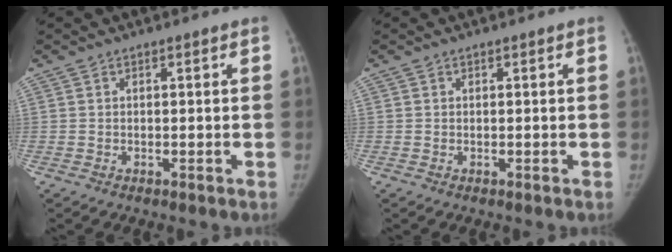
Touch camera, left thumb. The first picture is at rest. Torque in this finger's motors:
{"motor_torque": [0.01, 0.01, 0.10, -0.11, 0.02]}